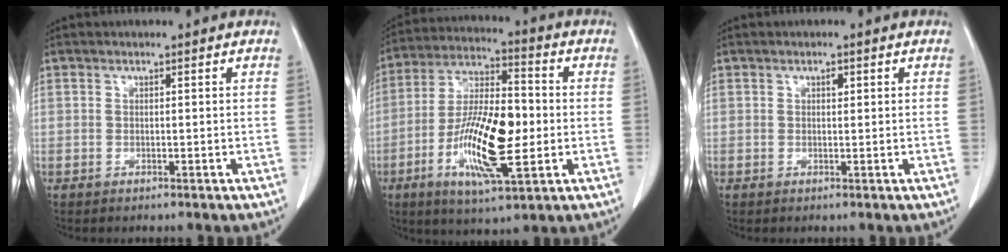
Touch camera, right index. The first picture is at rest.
{"total": 15.7, "force": [-3.0, 4.2, 14.8], "torque": [-0.284, 0.000, -0.051]}
{"total": 0.8, "force": [0.4, 0.4, 0.6], "torque": [-0.011, -0.001, 0.005]}